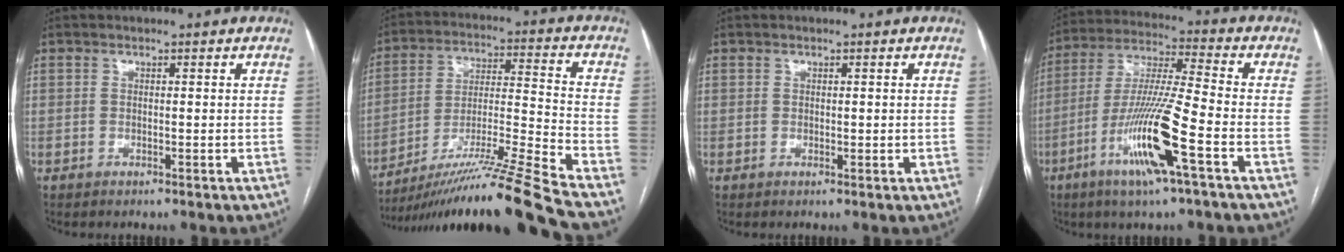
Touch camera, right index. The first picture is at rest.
{"total": 20.4, "force": [-16.9, -3.1, 11.0], "torque": [-0.173, -0.015, -0.293]}
{"total": 0.9, "force": [0.2, 0.7, 0.6], "torque": [-0.003, 0.000, 0.005]}
{"total": 14.6, "force": [-6.2, 0.0, 13.2], "torque": [-0.266, -0.013, -0.116]}